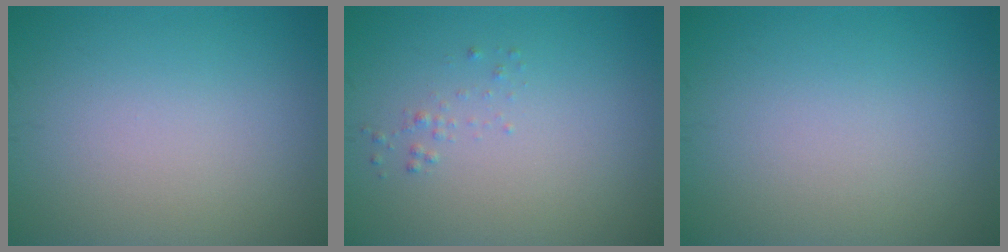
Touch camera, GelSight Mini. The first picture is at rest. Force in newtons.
{"total": 0.6, "press": 0.6, "slide": 0.1}
{"total": 0.0}